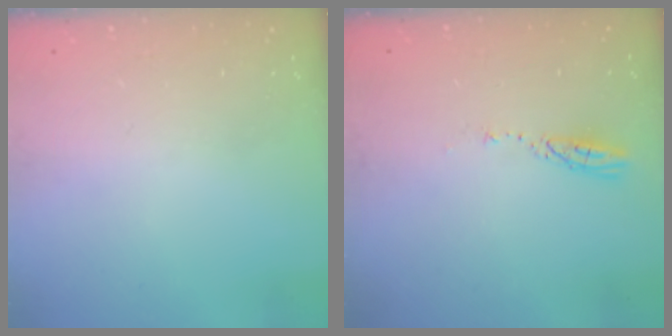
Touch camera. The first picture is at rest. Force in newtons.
{"total": 3.5, "press": 3.4, "slide": 0.3}